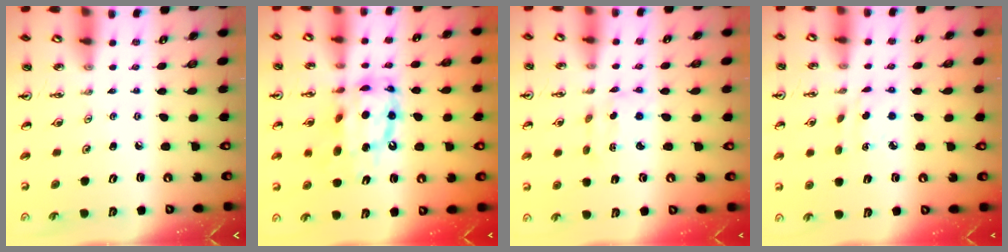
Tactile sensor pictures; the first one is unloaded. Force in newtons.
{"total": 12.8, "press": 12.7, "slide": 1.2}
{"total": 2.2, "press": 2.1, "slide": 0.7}
{"total": 3.7, "press": 3.6, "slide": 0.9}